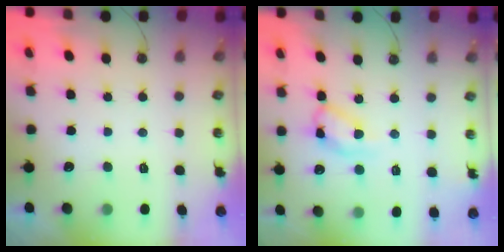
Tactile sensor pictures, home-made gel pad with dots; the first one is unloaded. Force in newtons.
{"total": 11.9, "press": 11.9, "slide": 0.8}